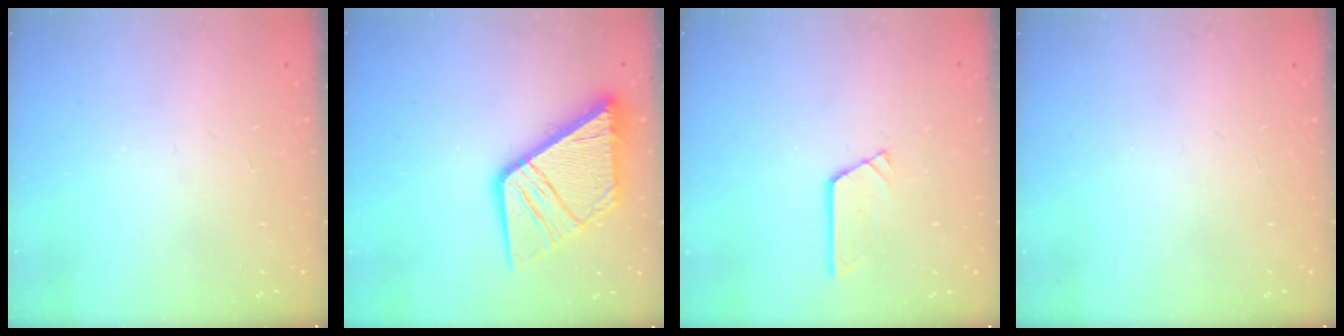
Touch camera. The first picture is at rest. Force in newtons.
{"total": 18.2, "press": 18.1, "slide": 2.1}
{"total": 2.9, "press": 2.9, "slide": 0.3}
{"total": 0.0}